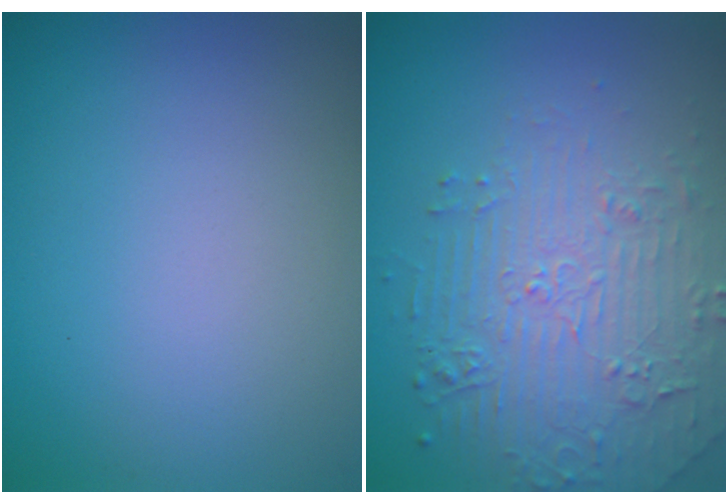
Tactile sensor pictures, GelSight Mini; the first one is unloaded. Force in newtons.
{"total": 5.0, "press": 3.7, "slide": 3.4}